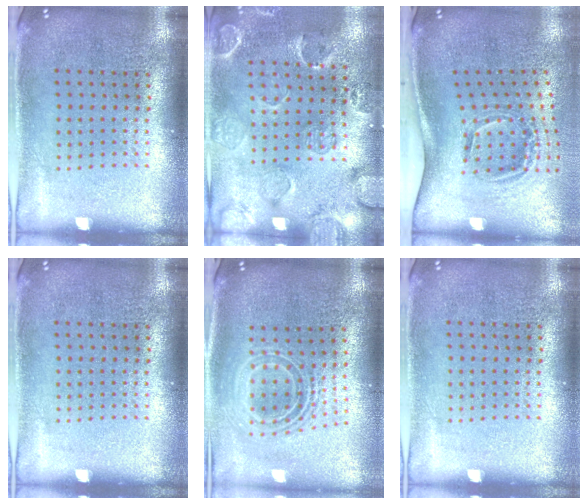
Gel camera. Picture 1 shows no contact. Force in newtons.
{"total": 2.7, "press": 1.8, "slide": 2.0}
{"total": 2.1, "press": 1.2, "slide": 1.6}
{"total": 0.0}
{"total": 2.1, "press": 1.5, "slide": 1.5}
{"total": 0.0}